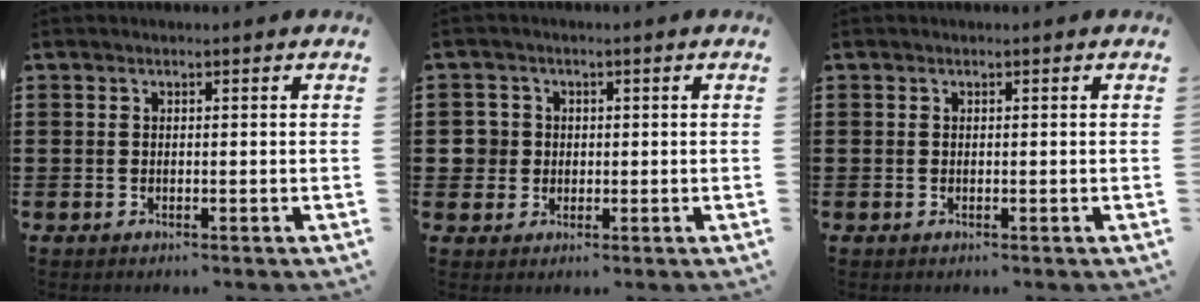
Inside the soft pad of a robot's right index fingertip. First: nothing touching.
{"total": 3.3, "force": [0.1, 3.3, 0.7], "torque": [-0.037, 0.009, -0.003]}
{"total": 0.0}